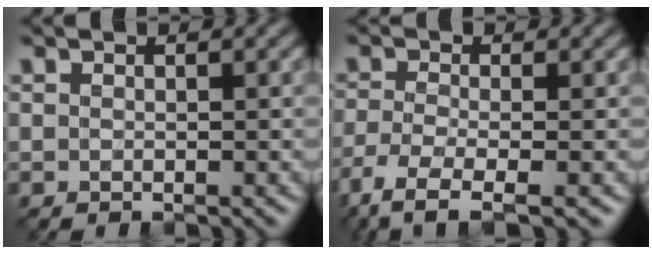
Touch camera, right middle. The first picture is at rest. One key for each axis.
{"total": 5.0, "fx": -3.4, "fy": 1.2, "fz": 3.5, "tx": -0.070, "ty": -0.015, "tz": -0.076}